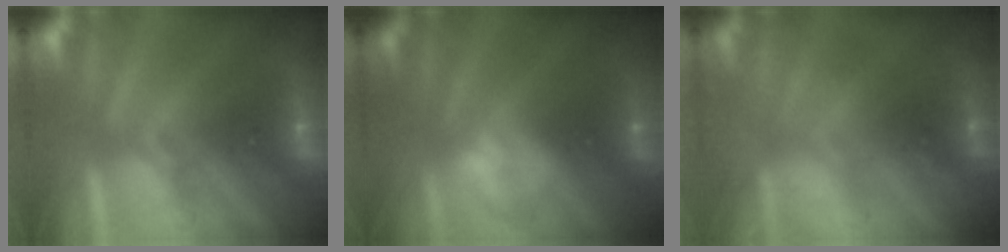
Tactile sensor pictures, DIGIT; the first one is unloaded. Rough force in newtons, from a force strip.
{"total": 2.2}
{"total": 1.5}